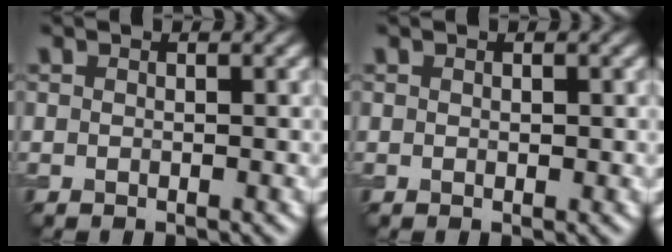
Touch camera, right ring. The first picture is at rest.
{"total": 0.0}